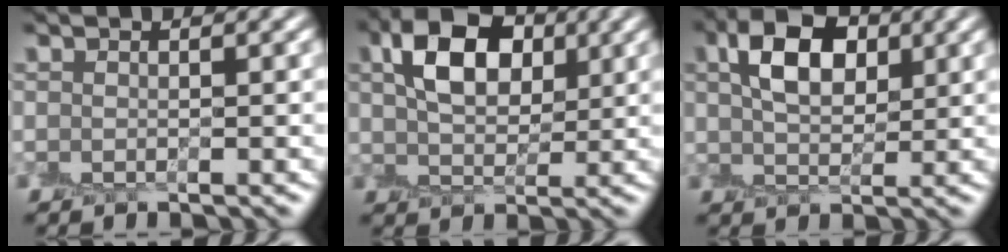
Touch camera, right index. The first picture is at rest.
{"total": 5.7, "force": [2.3, 3.6, 3.8], "torque": [-0.075, 0.011, 0.036]}
{"total": 5.0, "force": [2.1, 2.9, 3.5], "torque": [-0.066, 0.011, 0.034]}